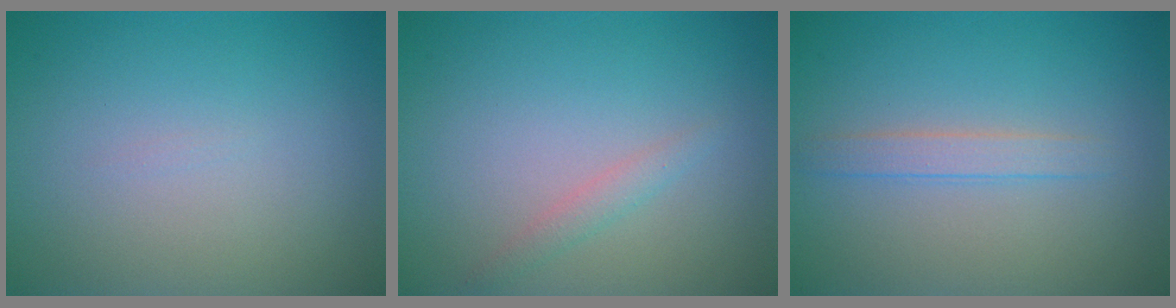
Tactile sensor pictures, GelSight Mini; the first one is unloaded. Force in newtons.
{"total": 1.2, "press": 1.2, "slide": 0.0}
{"total": 1.7, "press": 1.7, "slide": 0.1}